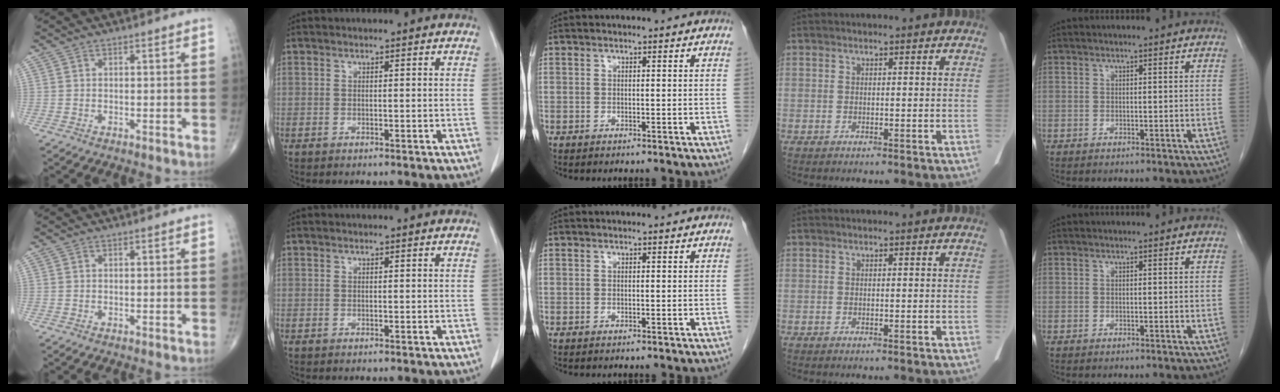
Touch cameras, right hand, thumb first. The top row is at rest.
{}